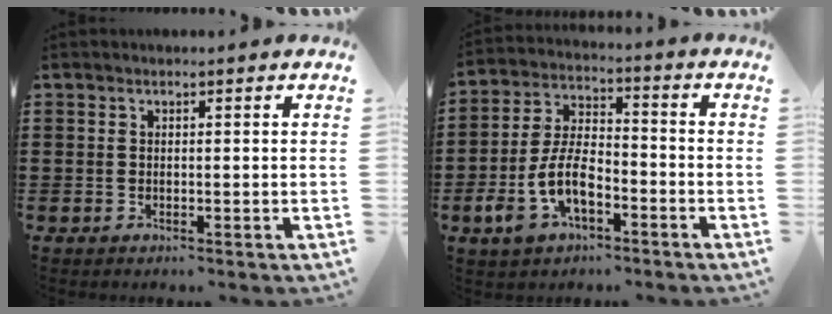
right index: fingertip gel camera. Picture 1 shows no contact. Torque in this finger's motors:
{"motor_torque": [2.14, 0.00, 1.05, 0.21]}